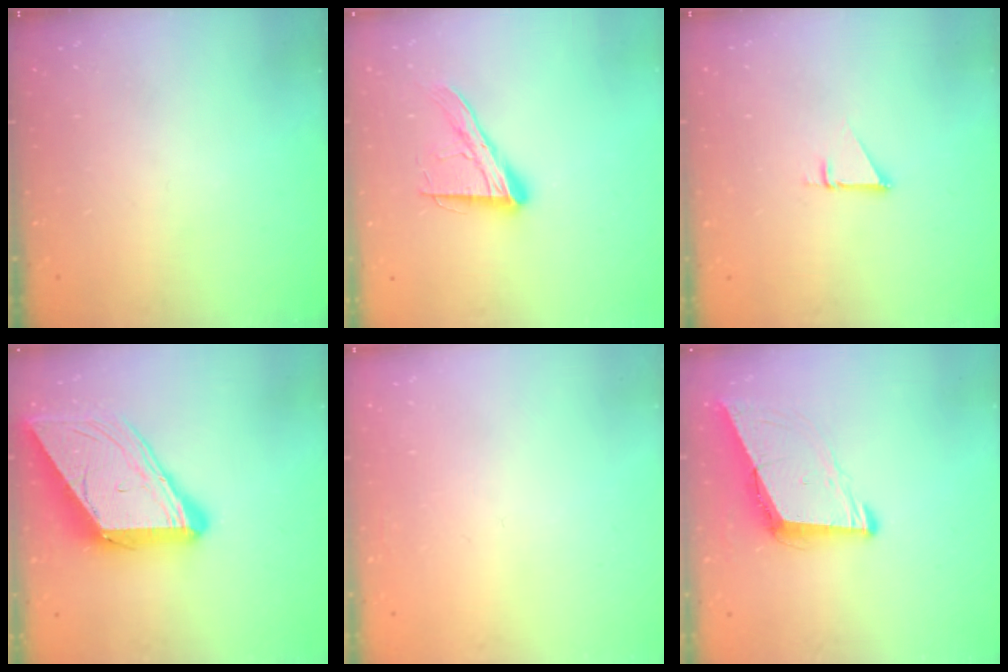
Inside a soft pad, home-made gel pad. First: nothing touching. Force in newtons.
{"total": 14.9, "press": 14.8, "slide": 1.4}
{"total": 2.7, "press": 2.7, "slide": 0.2}
{"total": 17.6, "press": 17.5, "slide": 1.9}
{"total": 0.9, "press": 0.9, "slide": 0.1}
{"total": 8.8, "press": 8.0, "slide": 3.6}